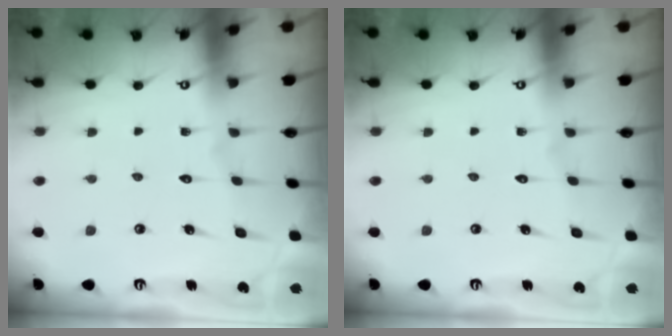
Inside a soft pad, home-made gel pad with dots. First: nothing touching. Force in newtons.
{"total": 0.0}